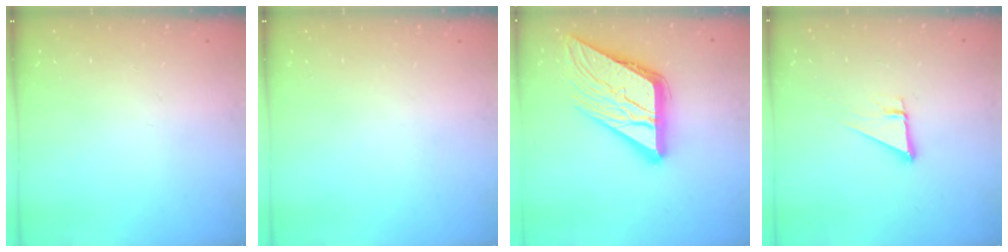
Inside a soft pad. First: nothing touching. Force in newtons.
{"total": 0.0}
{"total": 18.6, "press": 18.5, "slide": 2.0}
{"total": 3.7, "press": 3.7, "slide": 0.2}